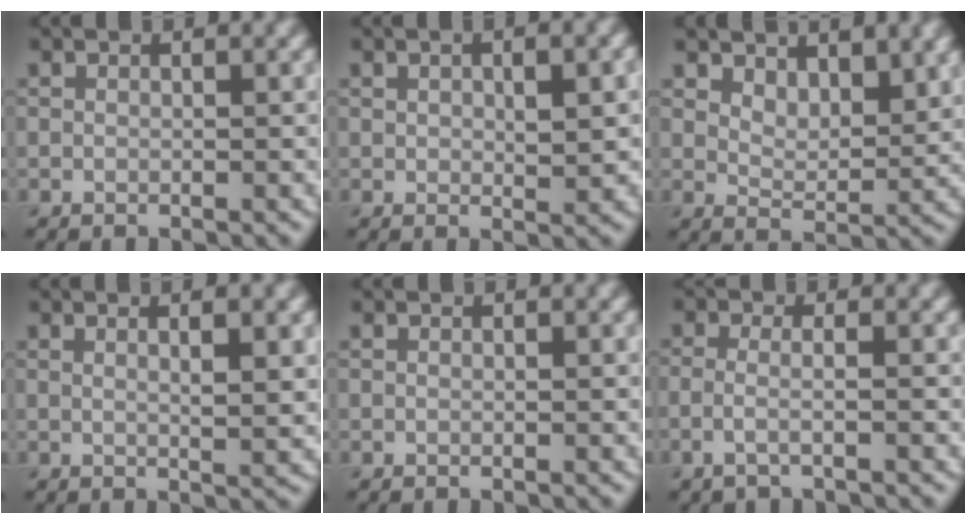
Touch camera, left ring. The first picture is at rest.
{"total": 3.4, "force": [0.4, 1.6, 3.0], "torque": [-0.049, 0.000, 0.009]}
{"total": 4.5, "force": [3.4, 2.1, 2.1], "torque": [-0.041, -0.015, 0.059]}
{"total": 3.3, "force": [1.0, 0.8, 3.0], "torque": [-0.035, 0.001, 0.014]}
{"total": 0.0}
{"total": 1.8, "force": [-0.7, 0.6, 1.5], "torque": [-0.030, -0.009, -0.025]}